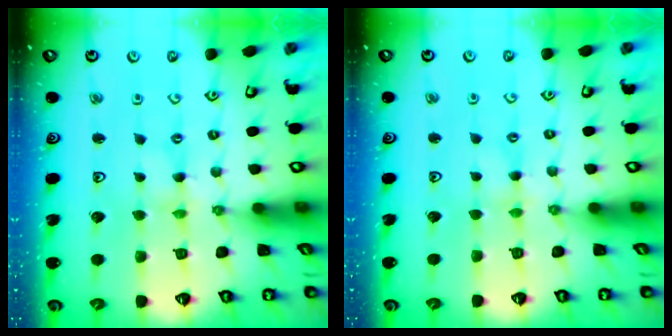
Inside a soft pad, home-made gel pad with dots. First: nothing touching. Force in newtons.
{"total": 2.2, "press": 2.2, "slide": 0.3}